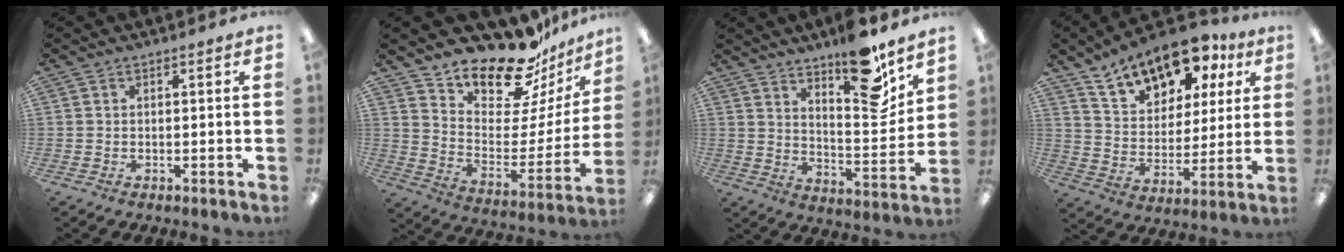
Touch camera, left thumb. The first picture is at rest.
{"total": 18.3, "force": [16.1, 6.1, 6.0], "torque": [-0.097, -0.139, 0.277]}
{"total": 15.7, "force": [12.2, 4.8, 8.6], "torque": [-0.108, -0.093, 0.203]}
{"total": 15.5, "force": [11.6, 7.8, 6.7], "torque": [-0.114, -0.067, 0.206]}